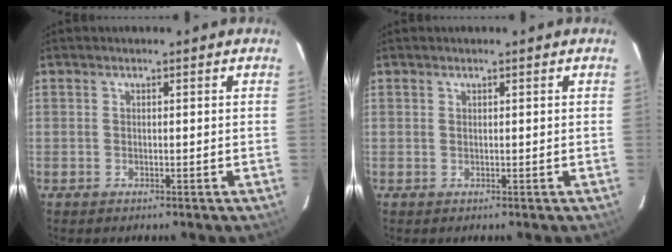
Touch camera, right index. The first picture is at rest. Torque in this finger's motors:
{"motor_torque": [0.06, 0.03, 0.03, -0.01]}